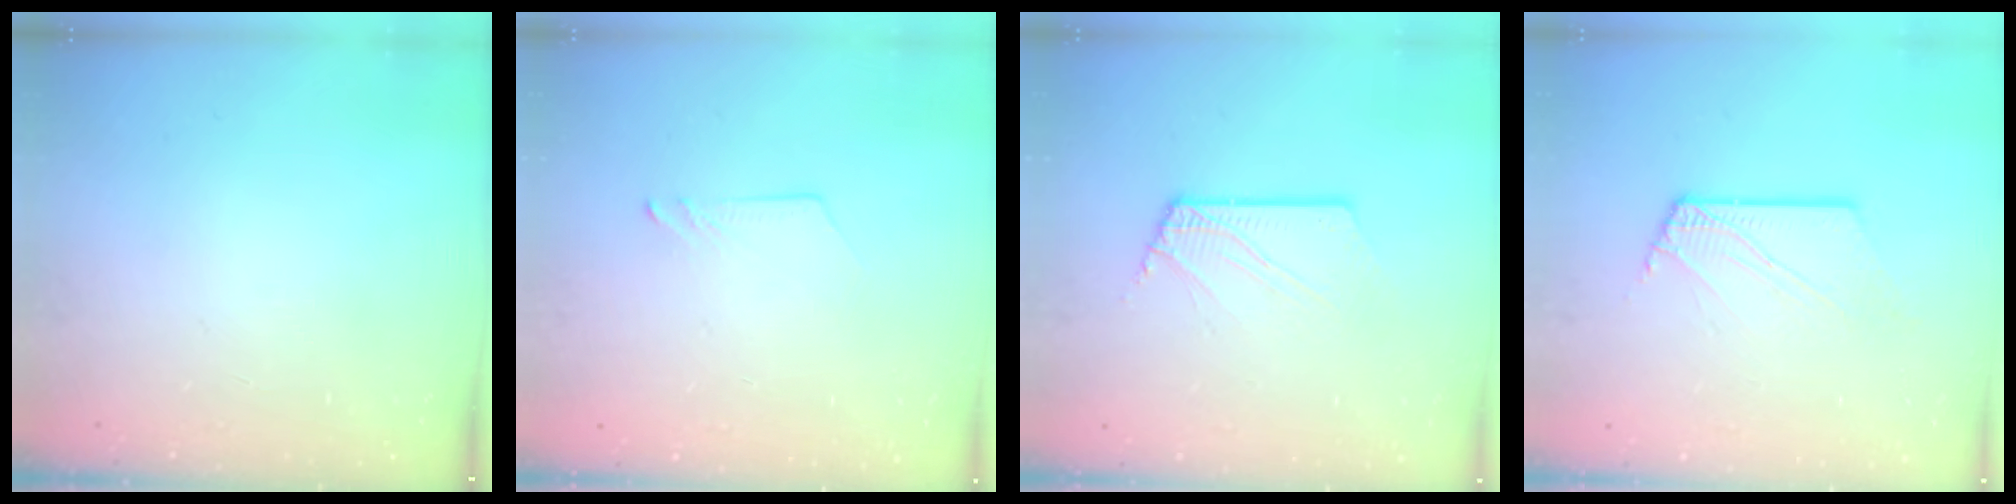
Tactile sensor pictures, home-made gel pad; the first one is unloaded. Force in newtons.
{"total": 1.2, "press": 1.2, "slide": 0.1}
{"total": 2.5, "press": 2.5, "slide": 0.3}
{"total": 3.3, "press": 3.2, "slide": 0.3}